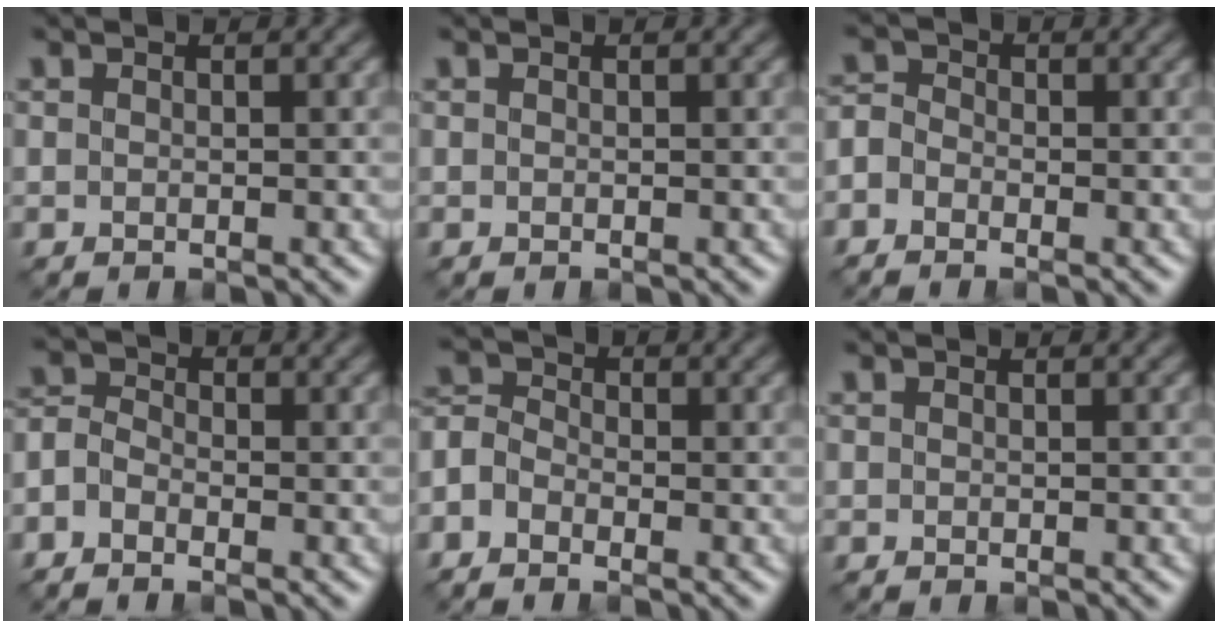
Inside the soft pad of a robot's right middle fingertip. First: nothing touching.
{"total": 0.0}
{"total": 2.0, "force": [-1.1, 1.4, 0.8], "torque": [-0.010, 0.004, -0.032]}
{"total": 2.3, "force": [-1.3, 1.5, 1.3], "torque": [-0.031, 0.007, -0.039]}
{"total": 2.8, "force": [-1.5, 1.9, 1.4], "torque": [-0.036, 0.006, -0.046]}
{"total": 0.0}